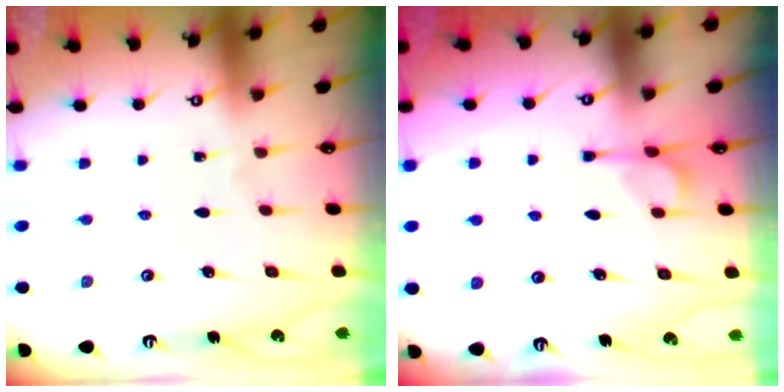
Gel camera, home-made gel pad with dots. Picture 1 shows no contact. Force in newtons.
{"total": 4.1, "press": 4.1, "slide": 0.6}